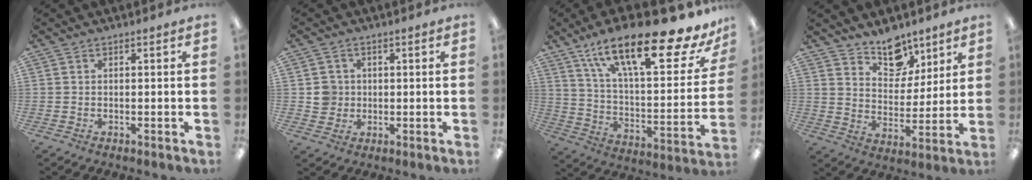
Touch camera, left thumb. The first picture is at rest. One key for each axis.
{"total": 4.4, "fx": 0.4, "fy": 4.4, "fz": 0.5, "tx": 0.003, "ty": 0.001, "tz": 0.004}
{"total": 26.0, "fx": 17.1, "fy": 7.3, "fz": 18.1, "tx": -0.287, "ty": -0.099, "tz": 0.280}
{"total": 11.3, "fx": 8.8, "fy": 6.3, "fz": 3.2, "tx": -0.035, "ty": -0.065, "tz": 0.163}